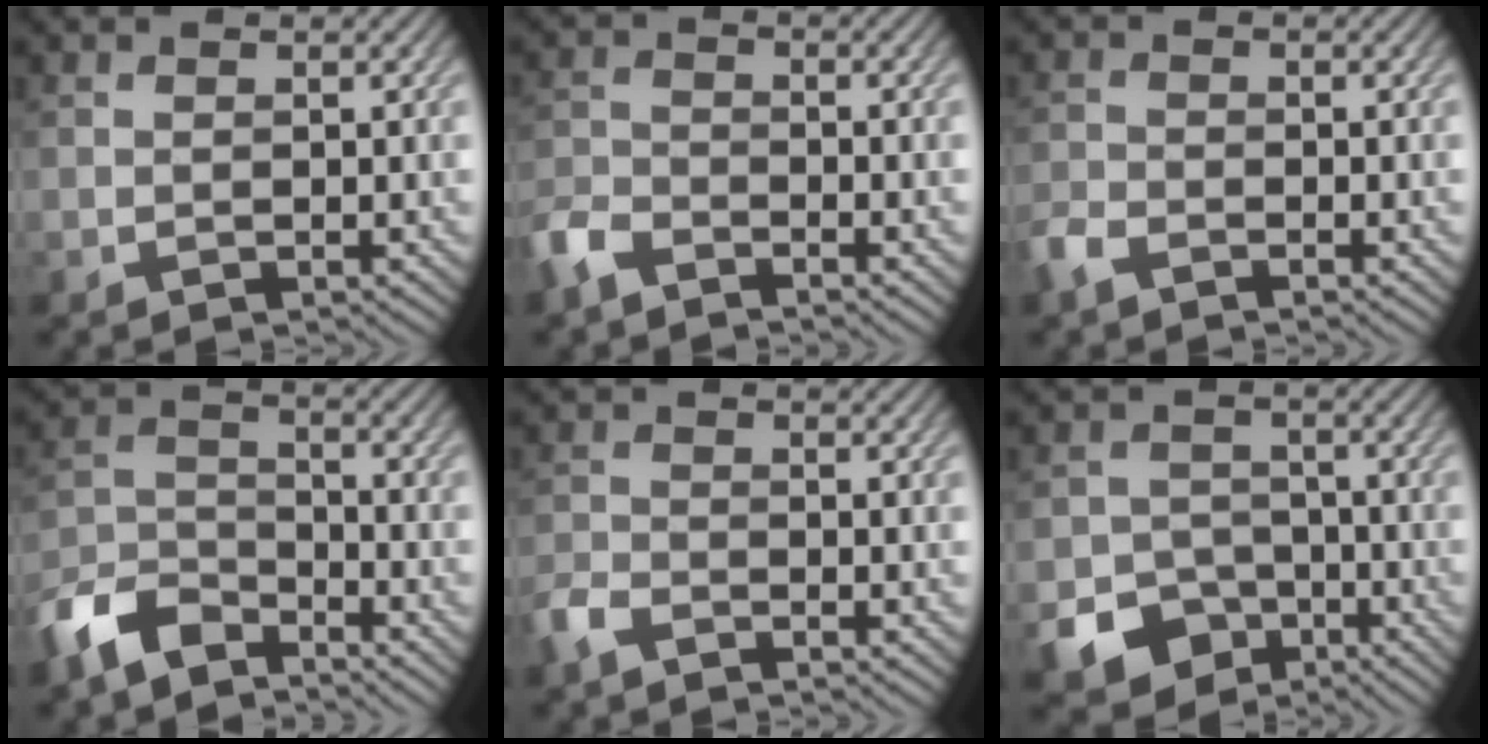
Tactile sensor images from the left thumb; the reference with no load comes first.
{"total": 4.3, "force": [-3.5, 1.5, 2.1], "torque": [-0.048, -0.006, -0.085]}
{"total": 2.7, "force": [-2.2, 0.9, 1.4], "torque": [-0.036, -0.007, -0.054]}
{"total": 7.8, "force": [-6.2, 3.1, 3.6], "torque": [-0.078, -0.005, -0.143]}
{"total": 3.1, "force": [-2.4, 1.1, 1.6], "torque": [-0.040, -0.006, -0.059]}
{"total": 10.1, "force": [-6.1, 7.6, 2.8], "torque": [-0.053, -0.032, -0.110]}